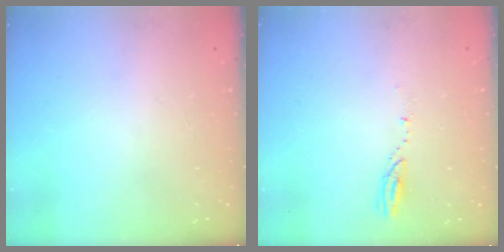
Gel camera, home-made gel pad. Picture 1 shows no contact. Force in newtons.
{"total": 3.7, "press": 3.7, "slide": 0.4}